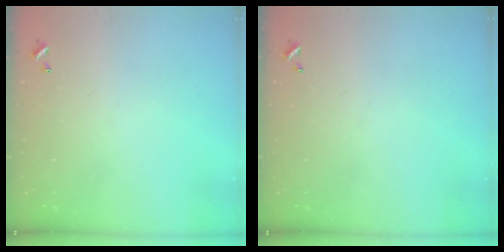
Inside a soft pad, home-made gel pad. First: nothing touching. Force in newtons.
{"total": 0.0}